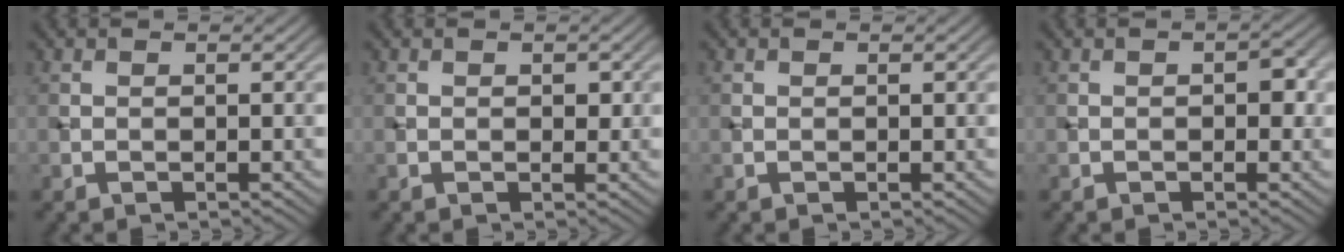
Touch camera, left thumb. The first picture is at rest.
{"total": 0.9, "force": [0.2, 0.6, 0.6], "torque": [-0.006, -0.005, 0.003]}
{"total": 0.0}
{"total": 2.0, "force": [-0.1, 1.2, 1.6], "torque": [-0.019, -0.003, -0.002]}